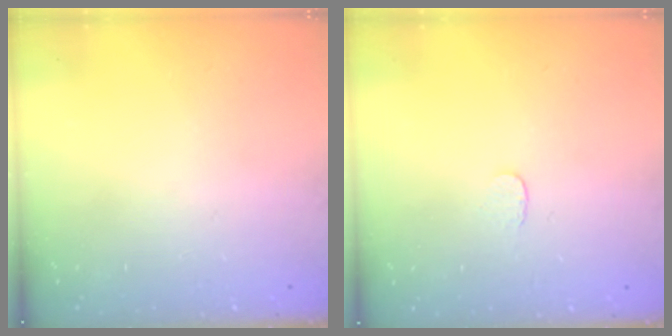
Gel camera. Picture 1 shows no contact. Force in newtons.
{"total": 3.0, "press": 3.0, "slide": 0.2}